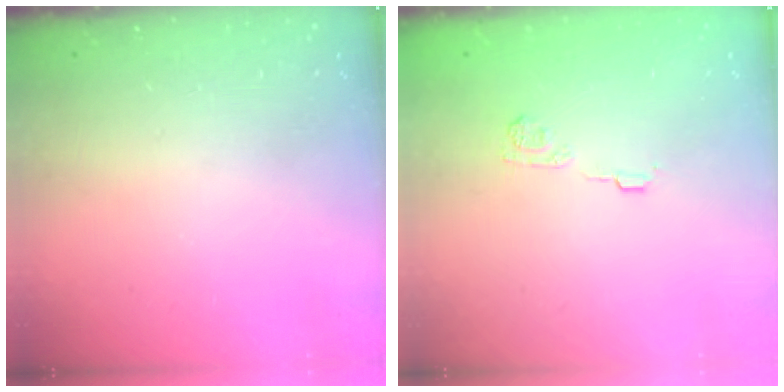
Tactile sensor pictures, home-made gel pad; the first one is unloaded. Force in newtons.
{"total": 7.0, "press": 6.9, "slide": 1.4}